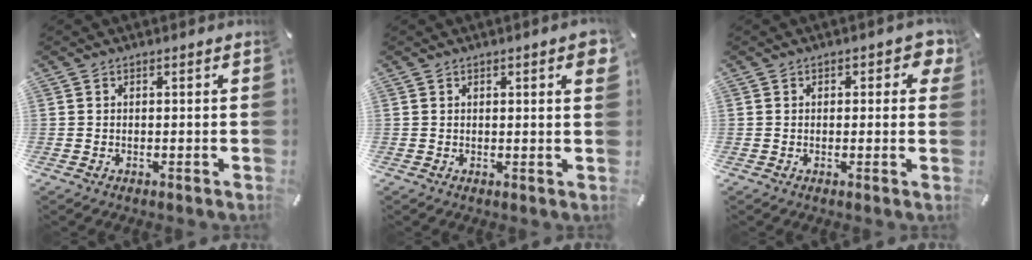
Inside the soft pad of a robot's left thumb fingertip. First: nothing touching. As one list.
[{"total": 2.5, "force": [0.9, 0.6, 2.2], "torque": [-0.037, 0.000, 0.013]}, {"total": 3.2, "force": [0.8, 1.9, 2.4], "torque": [-0.024, 0.000, 0.009]}]